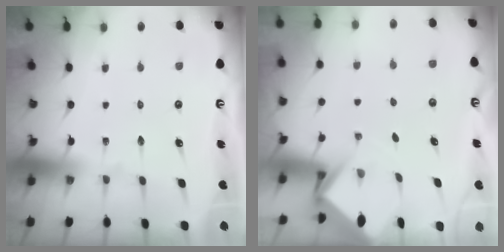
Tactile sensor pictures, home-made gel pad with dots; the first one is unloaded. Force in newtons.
{"total": 3.1, "press": 3.1, "slide": 0.2}